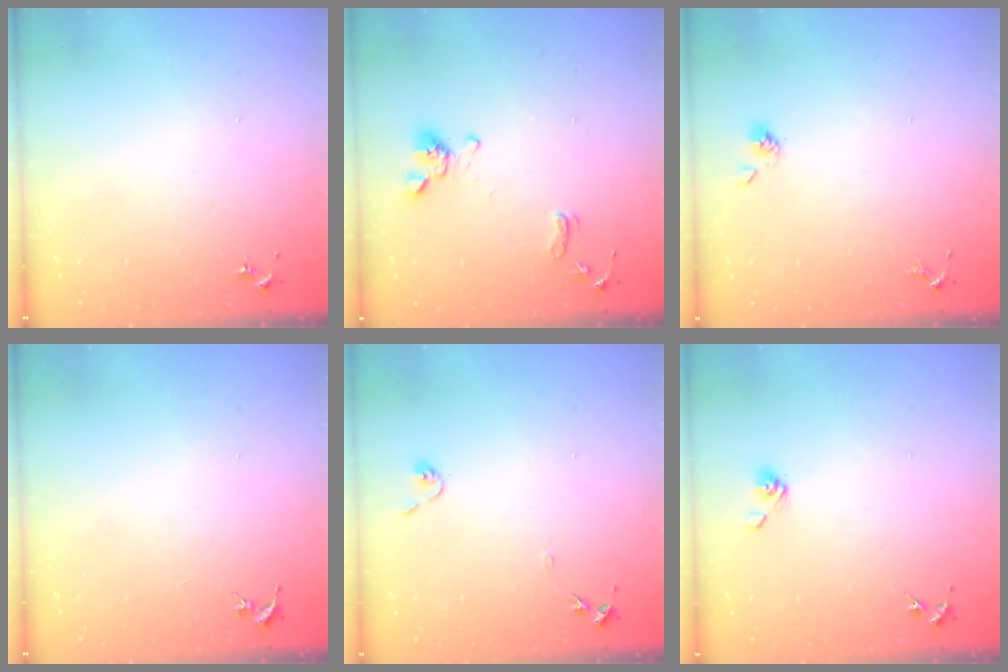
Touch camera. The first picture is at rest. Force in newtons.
{"total": 11.5, "press": 11.3, "slide": 1.8}
{"total": 3.8, "press": 3.7, "slide": 0.8}
{"total": 0.0}
{"total": 6.8, "press": 6.8, "slide": 0.6}
{"total": 5.8, "press": 5.3, "slide": 2.3}